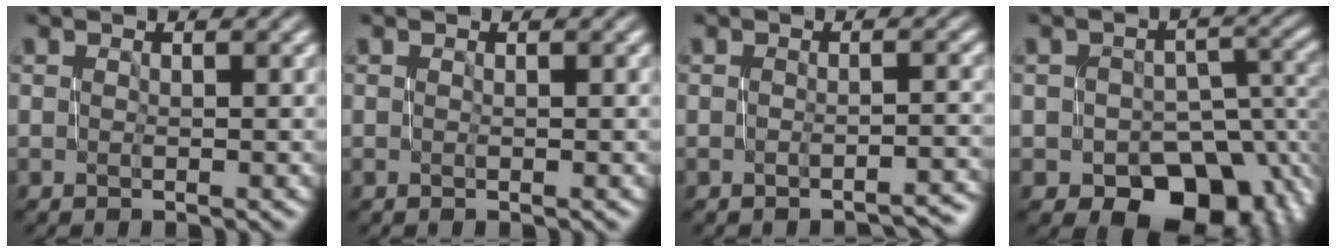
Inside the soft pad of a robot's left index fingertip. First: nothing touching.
{"total": 0.0}
{"total": 2.0, "force": [-1.6, 0.5, 1.1], "torque": [-0.004, 0.003, -0.025]}
{"total": 9.5, "force": [-4.5, 6.5, 5.4], "torque": [-0.059, -0.018, -0.048]}